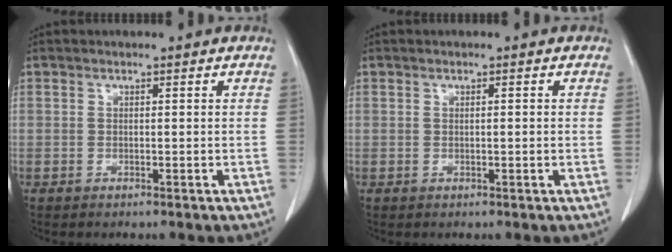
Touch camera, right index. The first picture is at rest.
{"total": 0.7, "force": [0.0, 0.1, 0.7], "torque": [-0.013, 0.001, 0.002]}